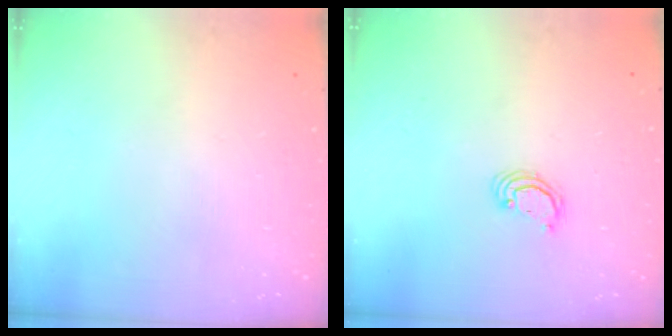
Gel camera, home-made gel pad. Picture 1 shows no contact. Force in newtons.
{"total": 2.4, "press": 2.4, "slide": 0.3}